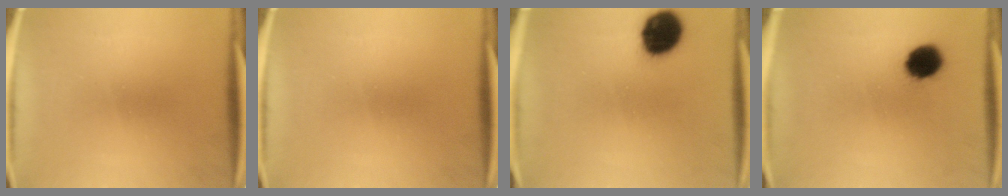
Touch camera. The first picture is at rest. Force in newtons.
{"total": 0.0}
{"total": 12.9}
{"total": 8.2}